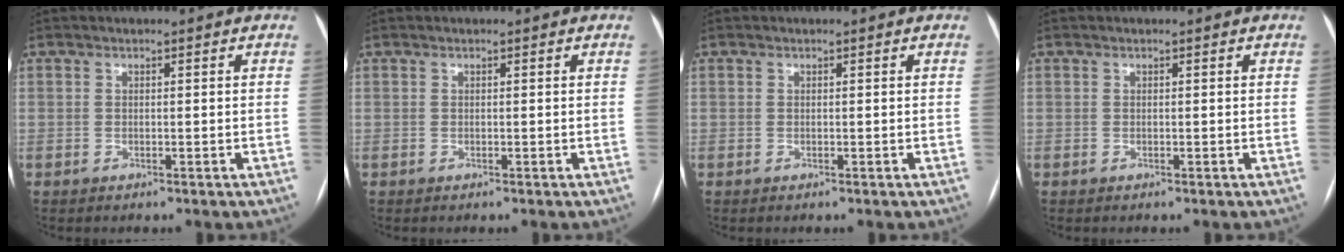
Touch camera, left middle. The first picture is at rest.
{"total": 0.0}
{"total": 1.3, "force": [-0.7, -0.9, -0.6], "torque": [0.011, -0.009, -0.010]}
{"total": 0.0}